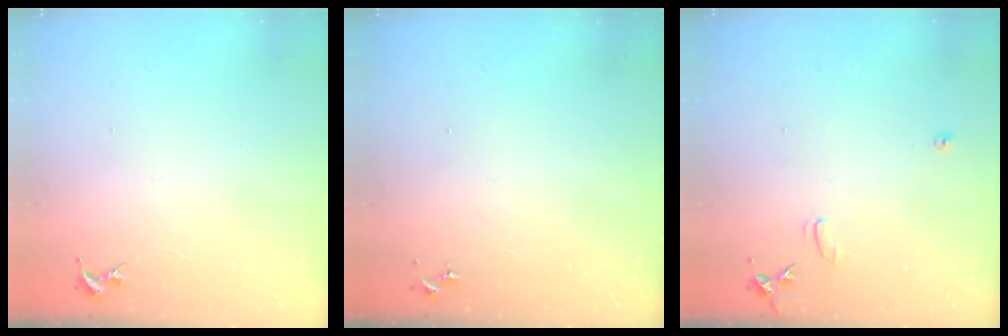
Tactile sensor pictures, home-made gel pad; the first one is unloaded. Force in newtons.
{"total": 0.0}
{"total": 7.0, "press": 7.0, "slide": 0.6}